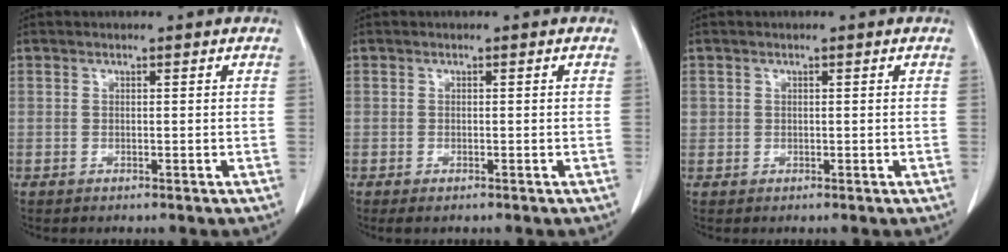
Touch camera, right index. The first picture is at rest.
{"total": 1.0, "force": [-0.7, 0.3, 0.6], "torque": [-0.012, -0.003, -0.007]}
{"total": 0.7, "force": [0.1, 0.7, 0.0], "torque": [0.009, 0.004, 0.002]}